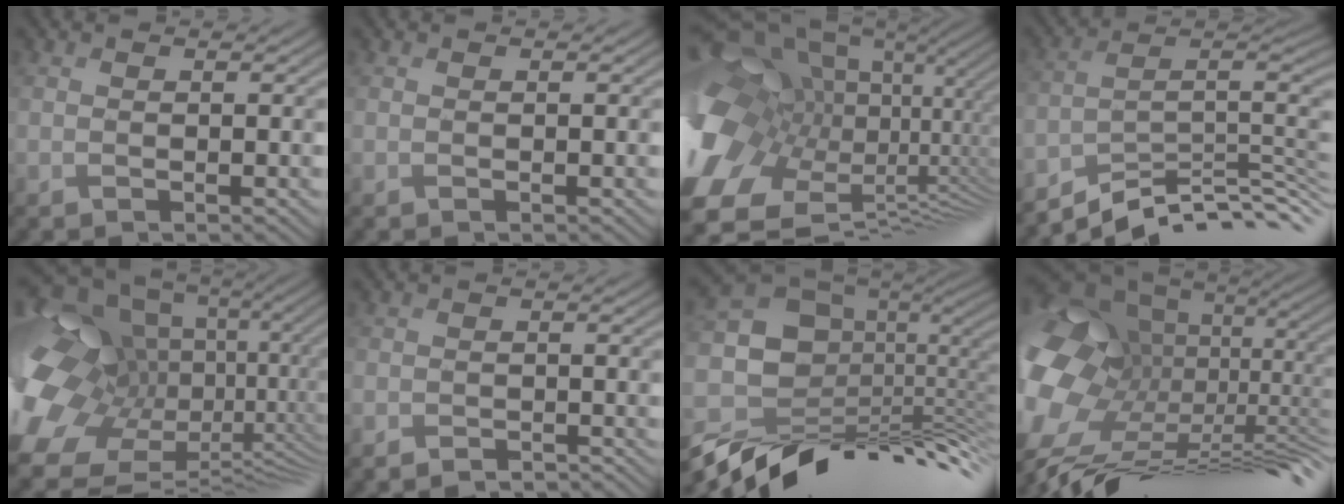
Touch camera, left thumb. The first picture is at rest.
{"total": 0.0}
{"total": 18.9, "force": [1.2, 11.4, 15.1], "torque": [-0.334, 0.017, 0.040]}
{"total": 10.4, "force": [-7.6, 2.9, 6.5], "torque": [-0.109, 0.009, -0.132]}
{"total": 18.4, "force": [-1.2, 12.8, 13.2], "torque": [-0.292, 0.004, 0.017]}
{"total": 2.9, "force": [-2.7, 0.7, 0.6], "torque": [-0.006, -0.003, -0.051]}
{"total": 16.4, "force": [-3.8, 9.2, 13.0], "torque": [-0.253, -0.026, -0.051]}
{"total": 20.7, "force": [-6.0, 12.3, 15.5], "torque": [-0.320, -0.001, -0.072]}